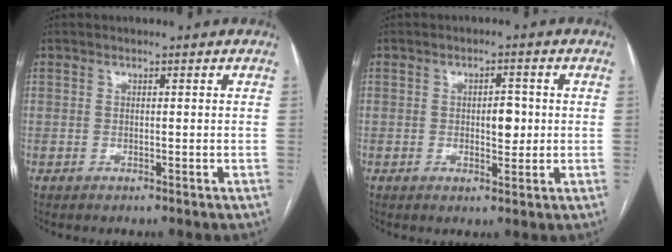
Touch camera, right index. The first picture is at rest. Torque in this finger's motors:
{"motor_torque": [0.32, 0.14, 0.06, 0.03]}